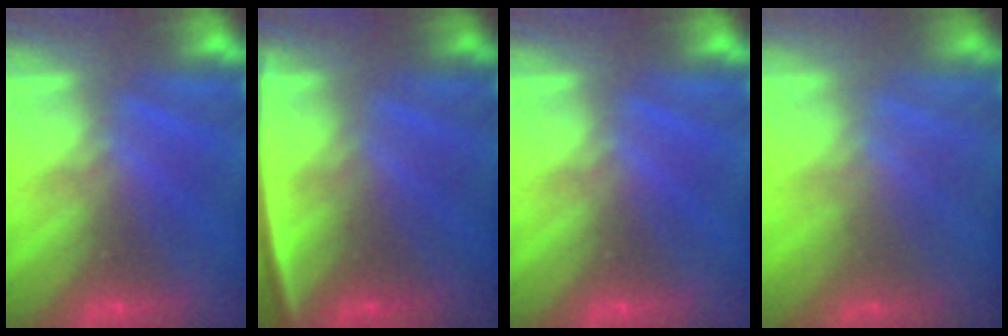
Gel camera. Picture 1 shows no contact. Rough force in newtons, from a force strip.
{"total": 2.4}
{"total": 0.0}
{"total": 1.1}